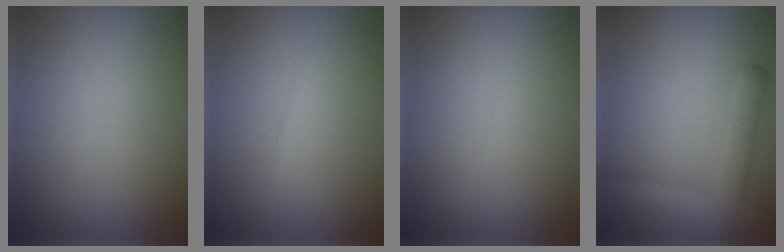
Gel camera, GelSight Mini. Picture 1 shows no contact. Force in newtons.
{"total": 1.0, "press": 1.0, "slide": 0.1}
{"total": 0.0}
{"total": 4.4, "press": 4.4, "slide": 0.3}